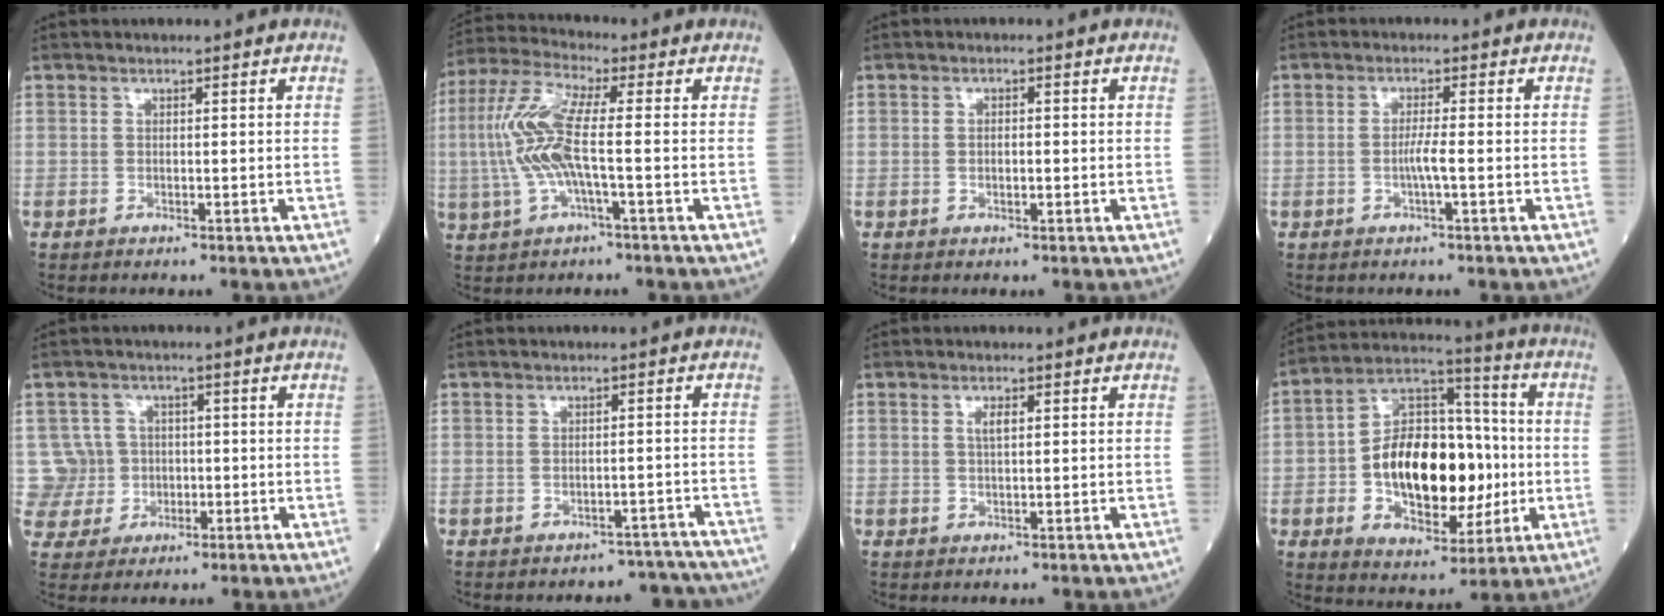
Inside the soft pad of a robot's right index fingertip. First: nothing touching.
{"total": 10.8, "force": [-0.5, 1.6, 10.7], "torque": [-0.248, 0.013, -0.017]}
{"total": 1.6, "force": [-0.2, 0.7, 1.4], "torque": [-0.026, 0.000, -0.002]}
{"total": 2.4, "force": [-0.6, -0.3, 2.2], "torque": [-0.043, -0.001, -0.013]}
{"total": 6.2, "force": [0.2, 6.2, -0.3], "torque": [0.015, 0.018, 0.009]}
{"total": 7.5, "force": [-7.1, 2.3, -0.3], "torque": [0.026, 0.026, -0.070]}
{"total": 1.7, "force": [0.5, 0.4, 1.5], "torque": [-0.030, 0.001, 0.009]}
{"total": 19.0, "force": [-1.8, 9.8, 16.2], "torque": [-0.287, 0.025, -0.025]}